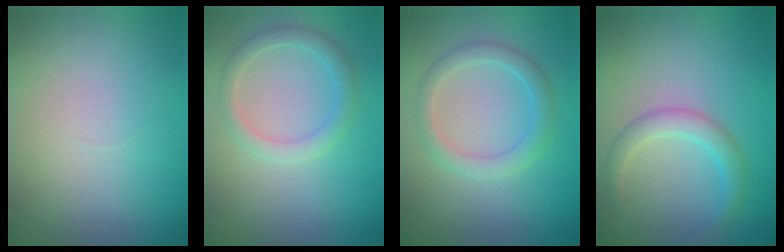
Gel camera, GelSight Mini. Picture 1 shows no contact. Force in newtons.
{"total": 2.2, "press": 2.2, "slide": 0.1}
{"total": 2.5, "press": 2.5, "slide": 0.1}
{"total": 2.4, "press": 2.4, "slide": 0.1}